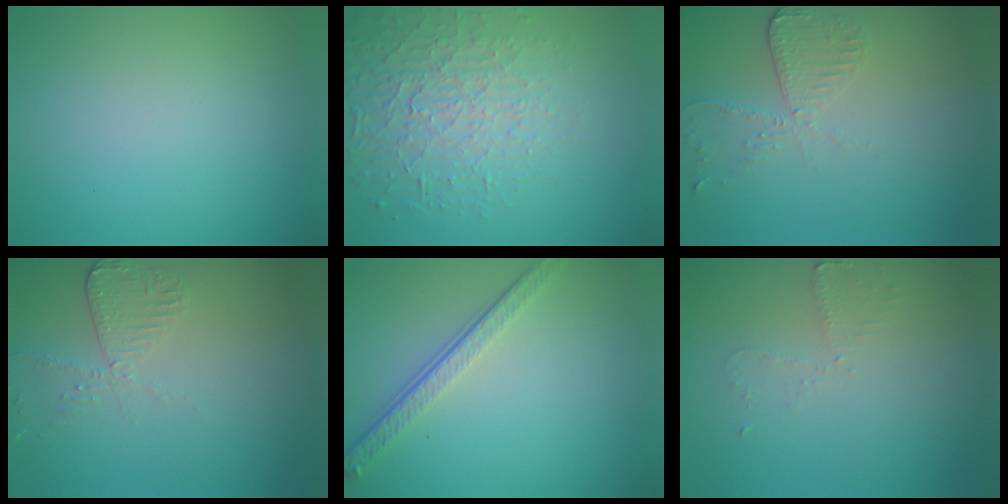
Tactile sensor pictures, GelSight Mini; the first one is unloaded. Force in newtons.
{"total": 4.6, "press": 4.1, "slide": 2.2}
{"total": 2.9, "press": 2.6, "slide": 1.4}
{"total": 2.0, "press": 1.9, "slide": 0.6}
{"total": 3.9, "press": 2.7, "slide": 2.8}
{"total": 1.6, "press": 1.5, "slide": 0.2}